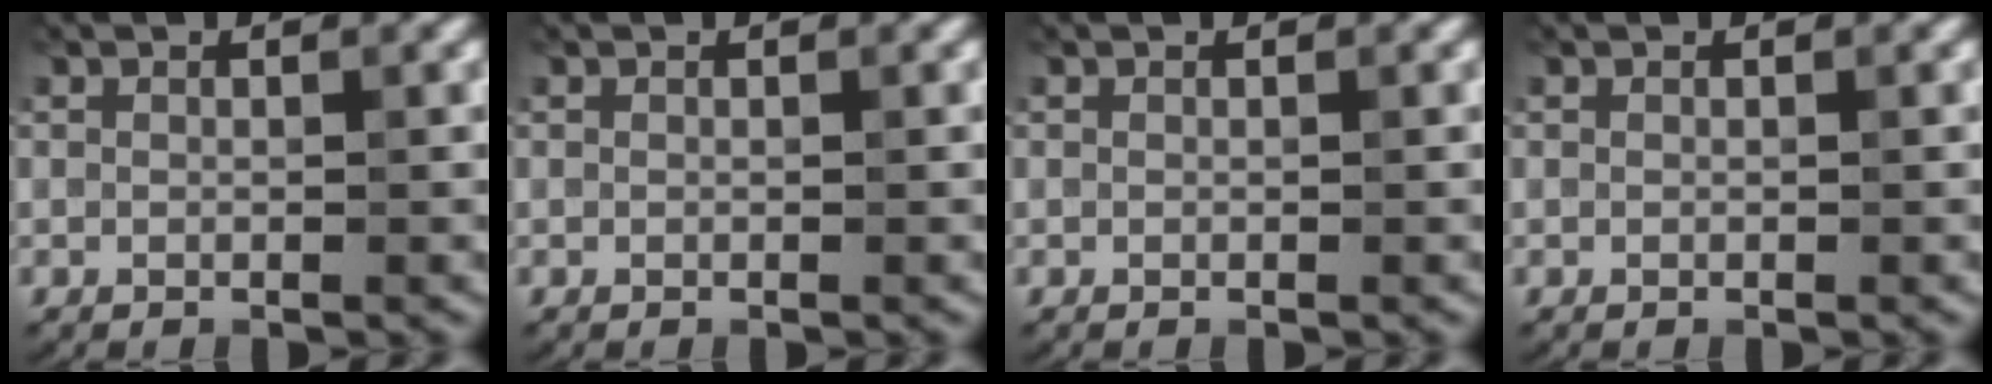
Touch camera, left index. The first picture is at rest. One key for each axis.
{"total": 0.0}
{"total": 0.0}
{"total": 0.0}